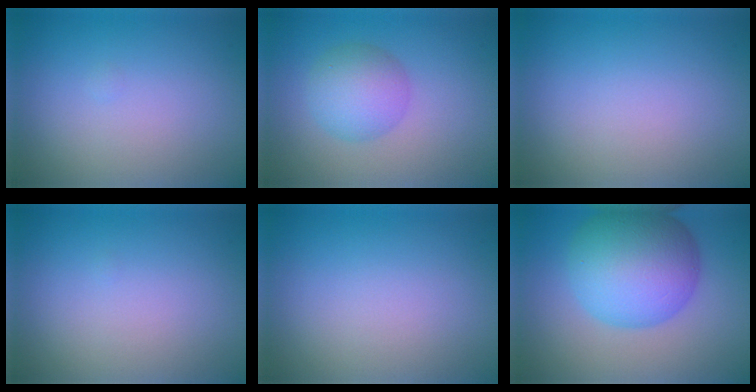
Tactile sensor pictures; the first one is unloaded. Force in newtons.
{"total": 3.9, "press": 3.9, "slide": 0.1}
{"total": 0.0}
{"total": 0.0}
{"total": 0.0}
{"total": 10.0, "press": 10.0, "slide": 0.3}